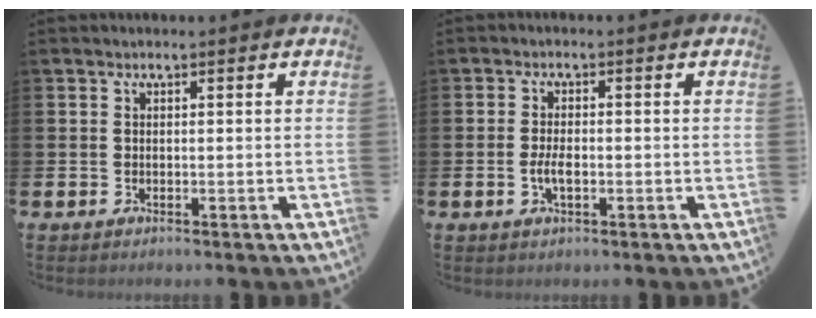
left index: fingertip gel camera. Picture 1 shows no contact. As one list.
[{"total": 2.6, "force": [-0.6, 1.1, 2.2], "torque": [-0.034, -0.002, -0.012]}]